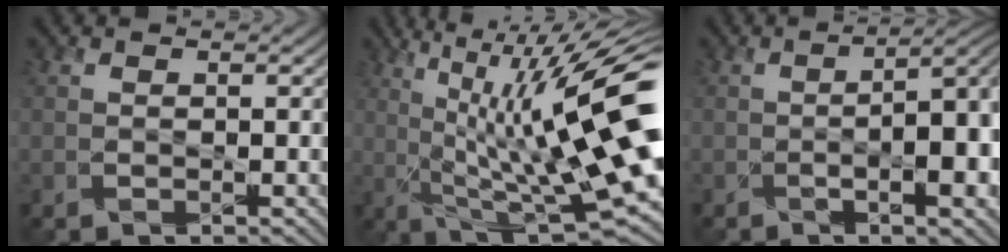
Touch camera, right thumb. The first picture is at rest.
{"total": 19.4, "force": [3.0, 4.7, 18.6], "torque": [-0.302, 0.029, 0.067]}
{"total": 10.1, "force": [-1.5, 3.2, 9.4], "torque": [-0.125, -0.003, -0.023]}